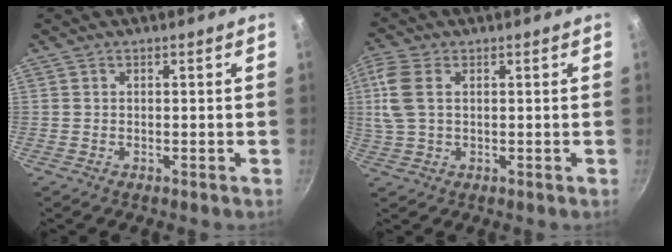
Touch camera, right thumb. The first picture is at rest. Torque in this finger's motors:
{"motor_torque": [0.81, 2.84, 1.57, -0.27, 0.46]}